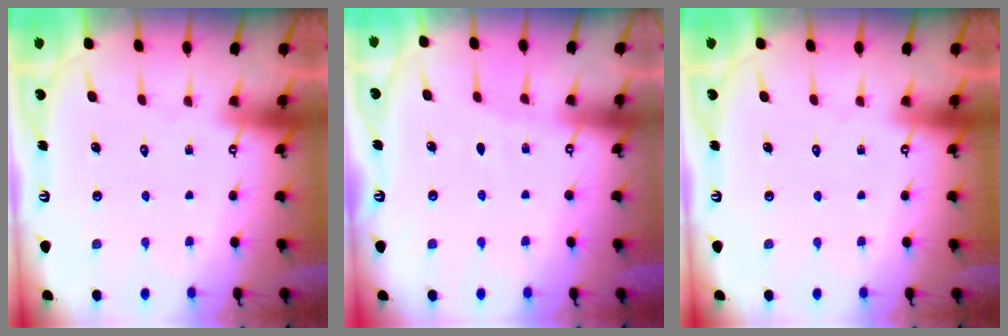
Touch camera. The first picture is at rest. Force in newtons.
{"total": 2.4, "press": 2.4, "slide": 0.4}
{"total": 0.0}